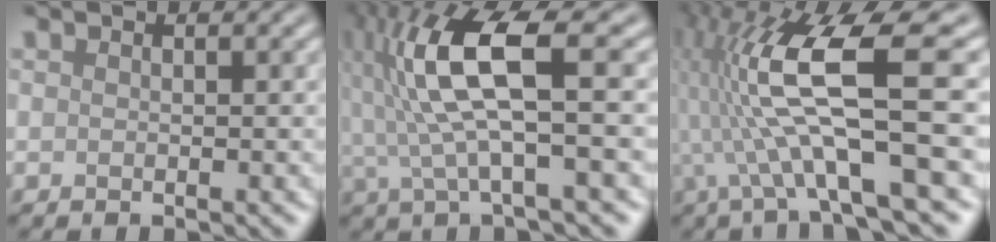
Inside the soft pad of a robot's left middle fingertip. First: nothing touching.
{"total": 8.7, "force": [1.3, 2.0, 8.3], "torque": [-0.178, 0.012, 0.026]}
{"total": 11.6, "force": [0.1, 2.8, 11.3], "torque": [-0.221, 0.010, 0.003]}